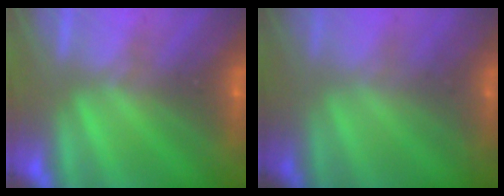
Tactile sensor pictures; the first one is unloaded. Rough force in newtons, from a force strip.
{"total": 1.8}